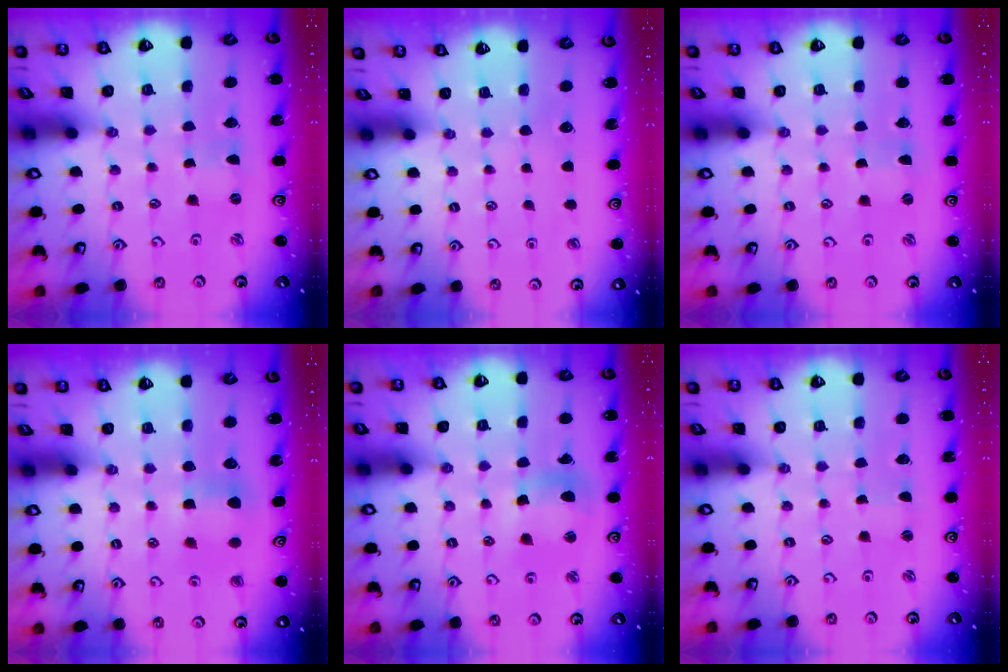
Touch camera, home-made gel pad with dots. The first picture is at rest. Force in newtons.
{"total": 0.0}
{"total": 1.5, "press": 1.4, "slide": 0.2}
{"total": 5.9, "press": 5.8, "slide": 0.4}
{"total": 11.2, "press": 11.2, "slide": 1.4}
{"total": 0.0}